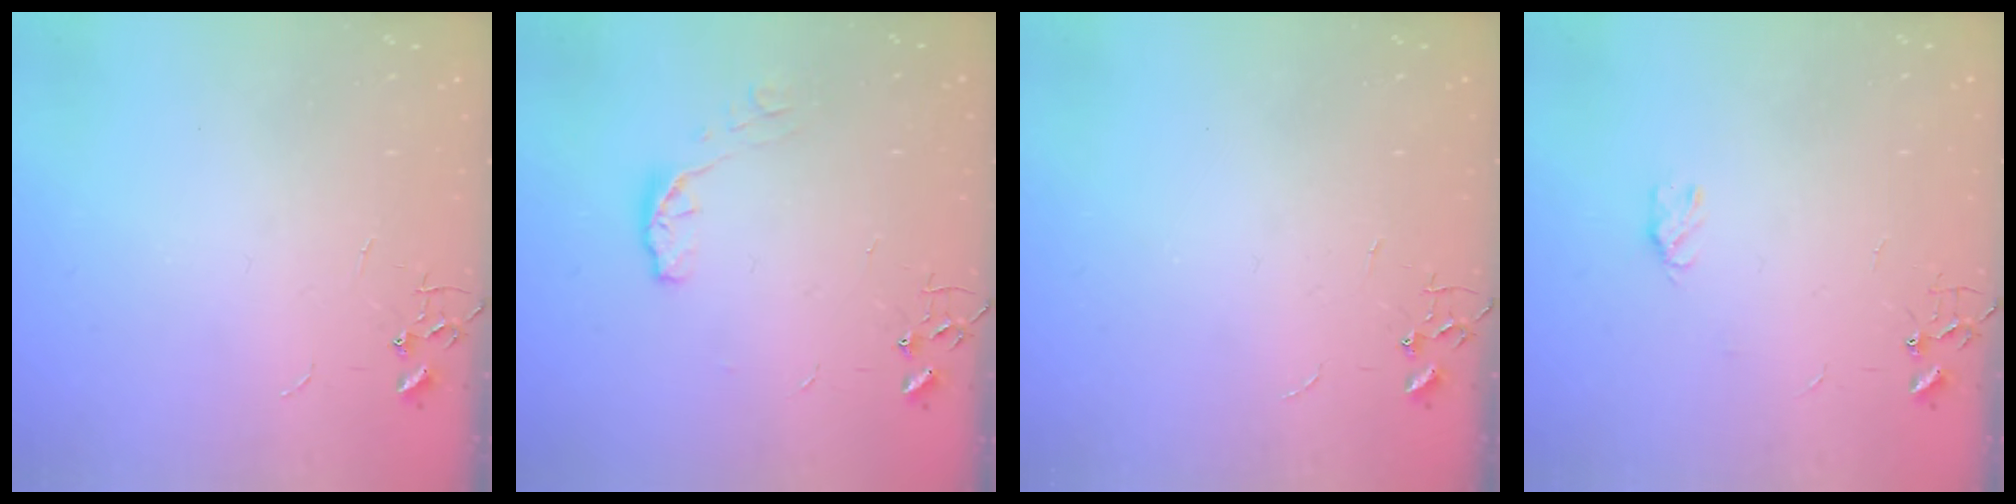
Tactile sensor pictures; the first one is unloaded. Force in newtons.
{"total": 6.5, "press": 6.5, "slide": 0.5}
{"total": 0.0}
{"total": 2.5, "press": 2.5, "slide": 0.5}